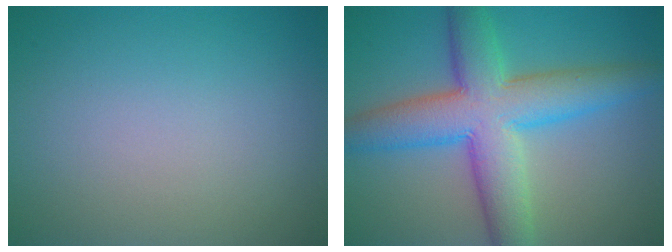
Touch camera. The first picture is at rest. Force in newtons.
{"total": 9.3, "press": 9.3, "slide": 0.1}